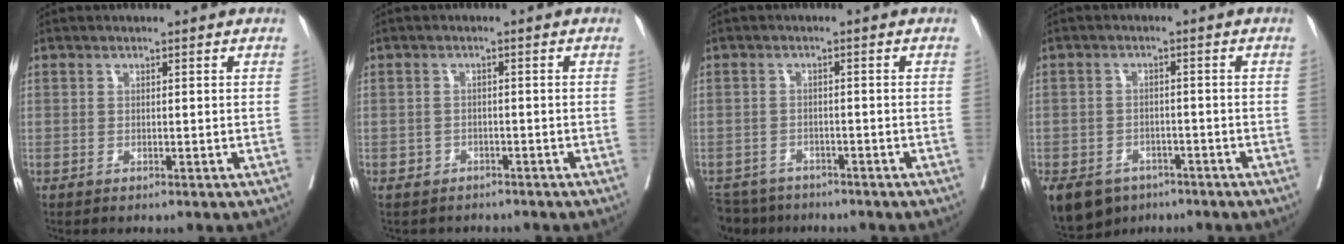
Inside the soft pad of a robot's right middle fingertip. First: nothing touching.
{"total": 2.8, "force": [-2.2, 1.7, 0.0], "torque": [-0.013, 0.004, -0.034]}
{"total": 6.1, "force": [-5.5, 2.6, 0.5], "torque": [-0.004, -0.006, -0.088]}
{"total": 9.6, "force": [-6.3, 6.5, 3.3], "torque": [-0.076, -0.009, -0.093]}